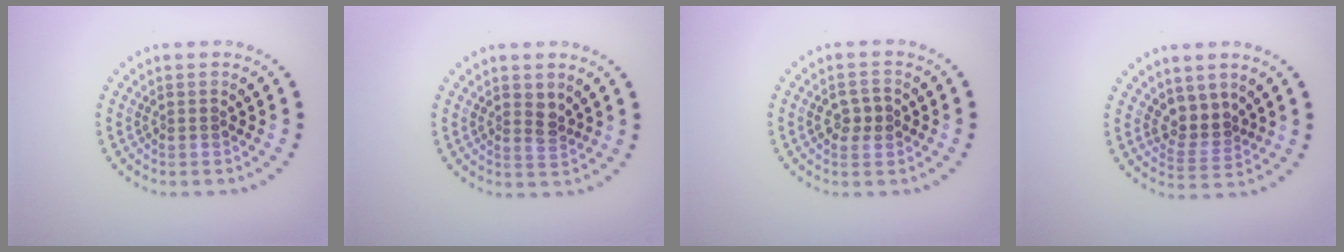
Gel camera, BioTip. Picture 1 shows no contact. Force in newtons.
{"total": 1.4, "press": 1.2, "slide": 0.7}
{"total": 2.2, "press": 2.2, "slide": 0.1}
{"total": 2.7, "press": 2.1, "slide": 1.8}